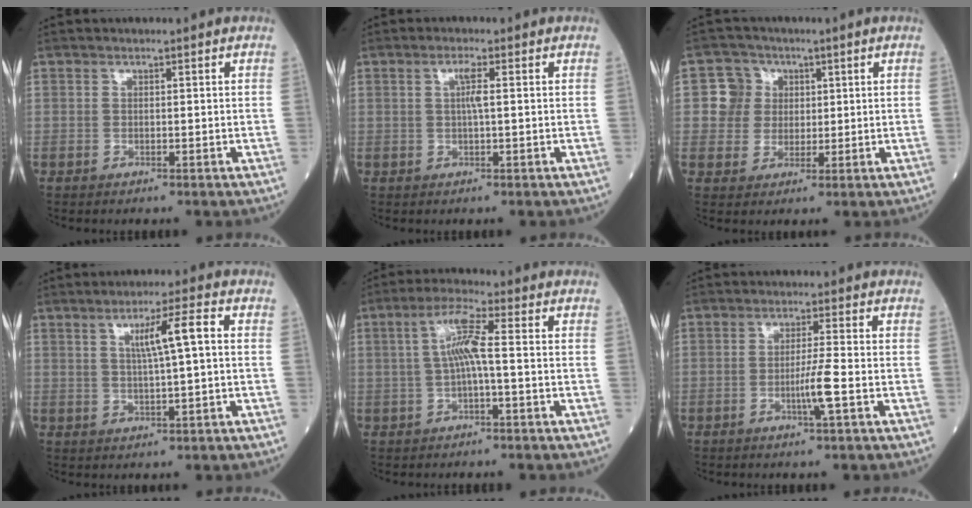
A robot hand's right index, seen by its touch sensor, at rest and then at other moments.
{"total": 2.2, "force": [0.3, 0.0, 2.2], "torque": [-0.041, 0.002, 0.004]}
{"total": 4.4, "force": [0.7, 4.3, 0.7], "torque": [-0.013, 0.016, 0.014]}
{"total": 5.7, "force": [1.2, -0.1, 5.6], "torque": [-0.095, 0.005, 0.021]}
{"total": 5.6, "force": [0.1, 0.2, 5.6], "torque": [-0.109, 0.013, 0.001]}
{"total": 4.0, "force": [-1.3, -0.8, 3.6], "torque": [-0.069, -0.007, -0.027]}